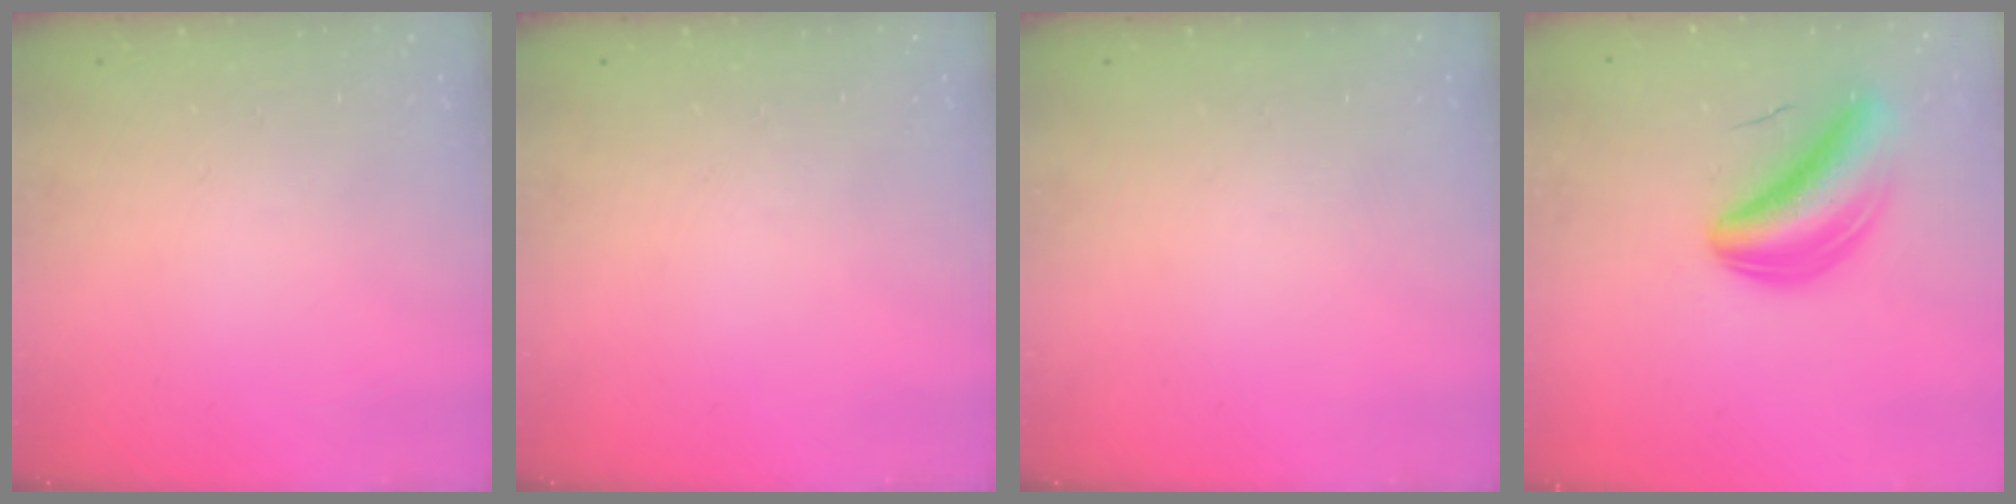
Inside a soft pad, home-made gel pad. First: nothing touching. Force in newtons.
{"total": 0.0}
{"total": 0.0}
{"total": 7.9, "press": 7.5, "slide": 2.5}